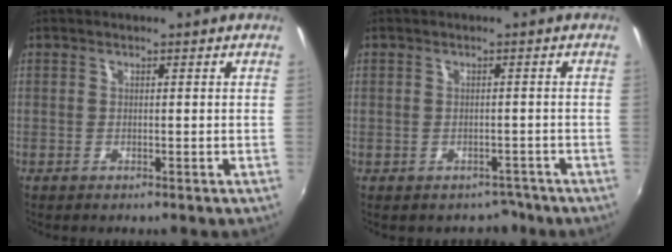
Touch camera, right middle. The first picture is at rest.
{"total": 2.9, "force": [-1.9, 2.1, 0.0], "torque": [0.005, 0.012, -0.020]}